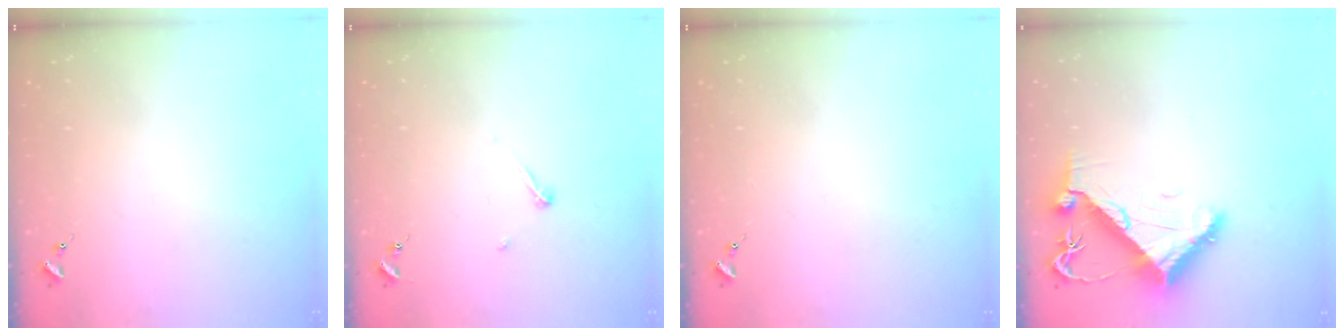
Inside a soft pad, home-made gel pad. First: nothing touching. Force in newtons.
{"total": 3.4, "press": 3.4, "slide": 0.4}
{"total": 0.0}
{"total": 10.3, "press": 10.2, "slide": 1.5}